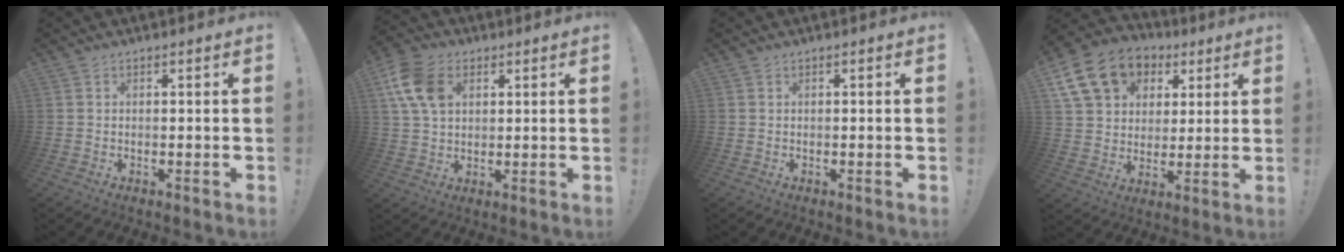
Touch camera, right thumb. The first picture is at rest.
{"total": 10.9, "force": [3.2, 7.6, 7.1], "torque": [-0.141, 0.006, 0.062]}
{"total": 0.0}
{"total": 16.7, "force": [7.4, 13.0, 7.5], "torque": [-0.106, -0.033, 0.150]}